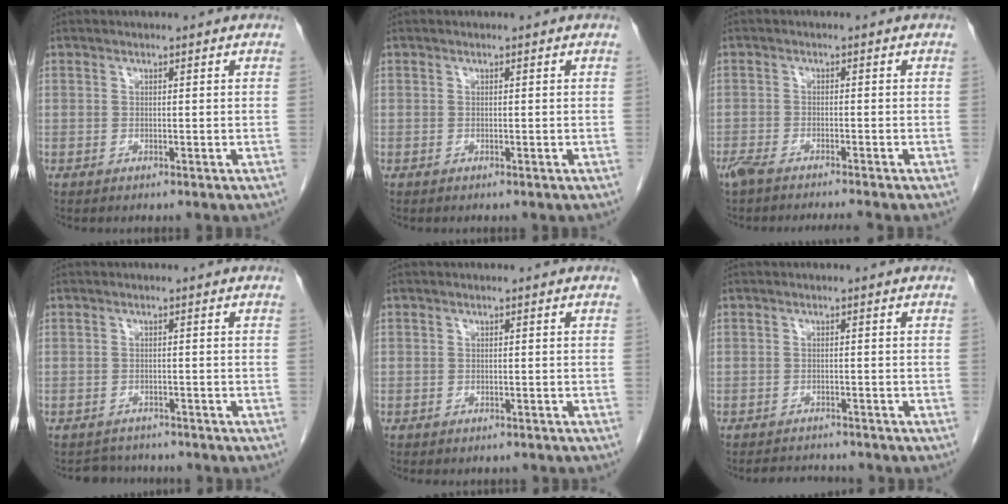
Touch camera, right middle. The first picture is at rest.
{"total": 0.0}
{"total": 5.8, "force": [-5.1, 0.0, 2.8], "torque": [-0.045, -0.010, -0.086]}
{"total": 3.0, "force": [-2.7, 1.1, -0.3], "torque": [0.005, -0.001, -0.041]}
{"total": 1.0, "force": [-0.6, 0.8, 0.0], "torque": [-0.005, 0.004, -0.006]}
{"total": 3.2, "force": [-3.0, 0.8, 0.2], "torque": [-0.002, -0.008, -0.046]}